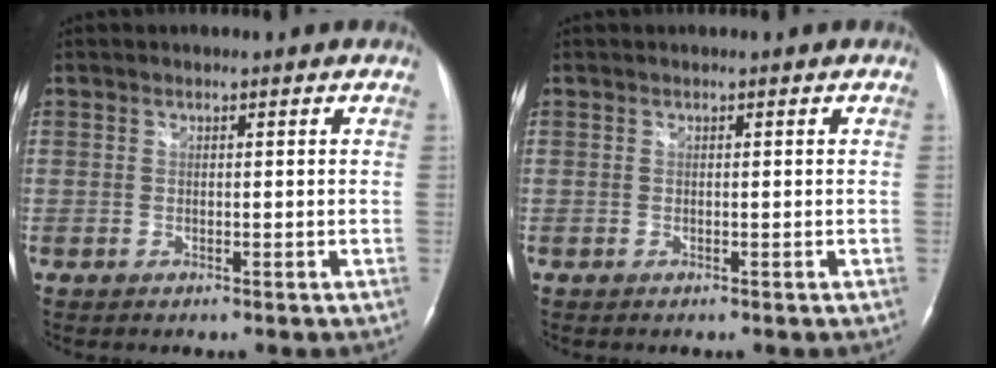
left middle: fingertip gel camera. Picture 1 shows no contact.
{"total": 0.0}